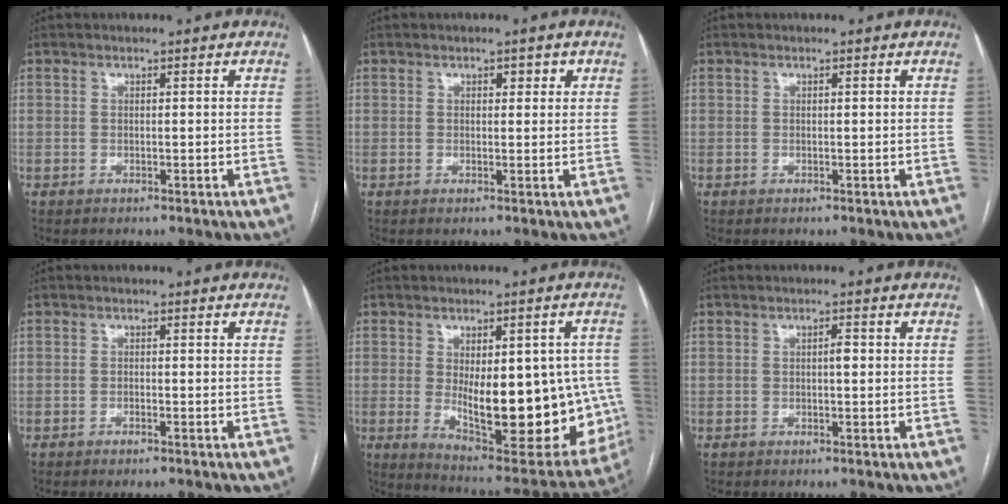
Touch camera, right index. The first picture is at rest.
{"total": 1.7, "force": [0.8, 1.0, 1.1], "torque": [-0.009, 0.004, 0.009]}
{"total": 0.0}
{"total": 1.0, "force": [-0.8, 0.0, 0.6], "torque": [-0.013, -0.001, -0.012]}
{"total": 21.0, "force": [-1.9, 8.0, 19.4], "torque": [-0.222, -0.001, 0.003]}
{"total": 1.1, "force": [0.0, 0.3, 1.0], "torque": [-0.014, 0.003, 0.000]}